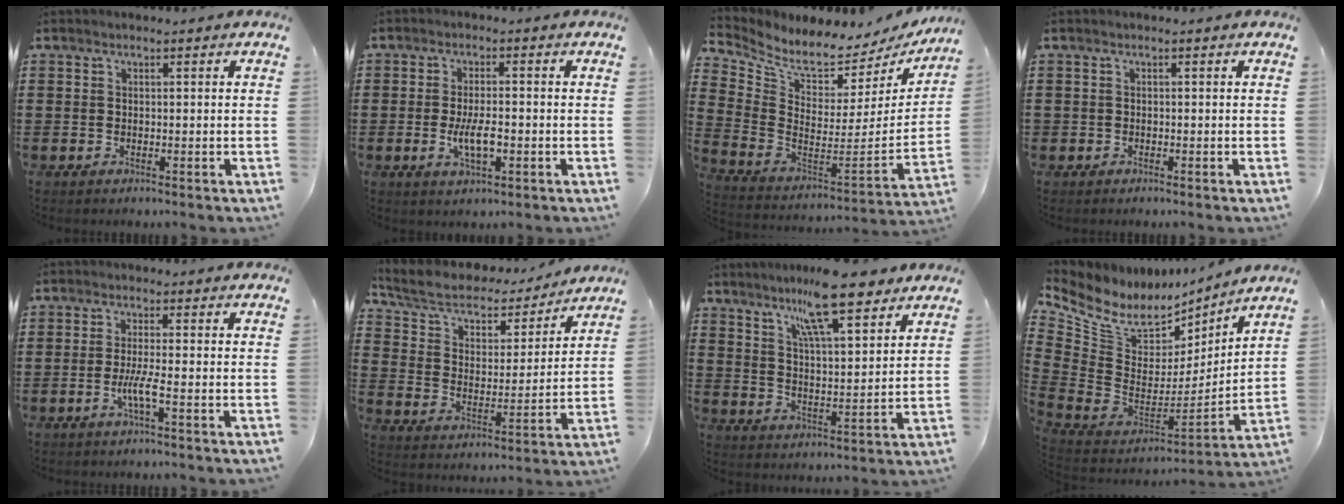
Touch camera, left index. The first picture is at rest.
{"total": 5.2, "force": [-1.1, 1.8, 4.7], "torque": [-0.094, -0.001, -0.022]}
{"total": 5.0, "force": [4.6, 1.2, 1.6], "torque": [-0.064, -0.058, 0.074]}
{"total": 0.7, "force": [-0.6, 0.4, -0.1], "torque": [0.001, 0.003, -0.014]}
{"total": 3.8, "force": [-1.4, 0.0, 3.6], "torque": [-0.068, -0.007, -0.029]}
{"total": 5.9, "force": [4.9, 2.2, 2.4], "torque": [-0.072, -0.032, 0.080]}
{"total": 10.8, "force": [8.2, 1.4, 6.8], "torque": [-0.128, -0.030, 0.140]}
{"total": 8.5, "force": [5.6, 5.2, 3.8], "torque": [-0.113, -0.039, 0.104]}